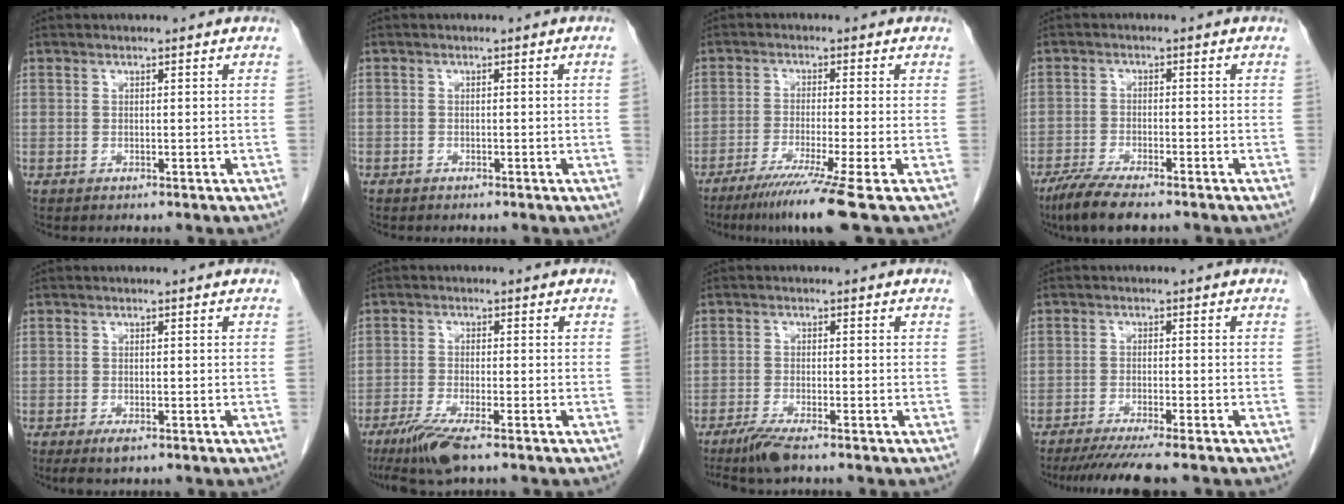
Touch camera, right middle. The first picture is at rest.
{"total": 0.6, "force": [-0.3, -0.2, 0.5], "torque": [-0.007, 0.003, -0.006]}
{"total": 9.0, "force": [-6.1, -2.2, 6.2], "torque": [-0.099, -0.034, -0.104]}
{"total": 7.4, "force": [-5.7, 1.3, 4.5], "torque": [-0.080, -0.017, -0.095]}
{"total": 2.0, "force": [-1.2, 0.7, 1.5], "torque": [-0.029, -0.004, -0.016]}
{"total": 6.5, "force": [-4.4, 0.5, 4.7], "torque": [-0.092, -0.018, -0.081]}
{"total": 4.3, "force": [-3.3, 0.3, 2.8], "torque": [-0.057, -0.011, -0.061]}
{"total": 8.7, "force": [-7.3, -0.3, 4.7], "torque": [-0.058, -0.023, -0.114]}